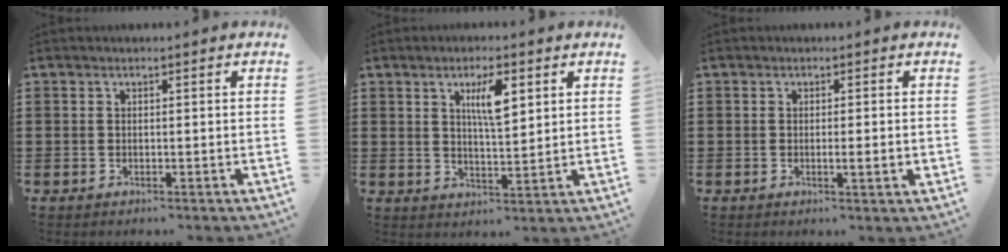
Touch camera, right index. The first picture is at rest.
{"total": 5.6, "force": [2.4, 1.6, 4.8], "torque": [-0.085, 0.002, 0.035]}
{"total": 2.2, "force": [-0.5, 0.0, 2.2], "torque": [-0.035, -0.006, -0.008]}